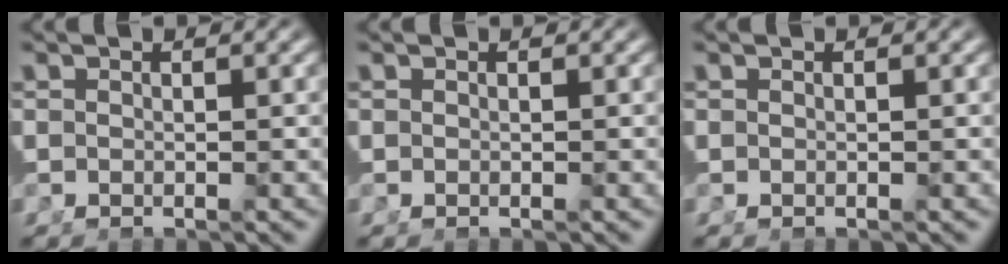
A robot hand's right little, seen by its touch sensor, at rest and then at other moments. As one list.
[{"total": 0.0}, {"total": 0.0}]